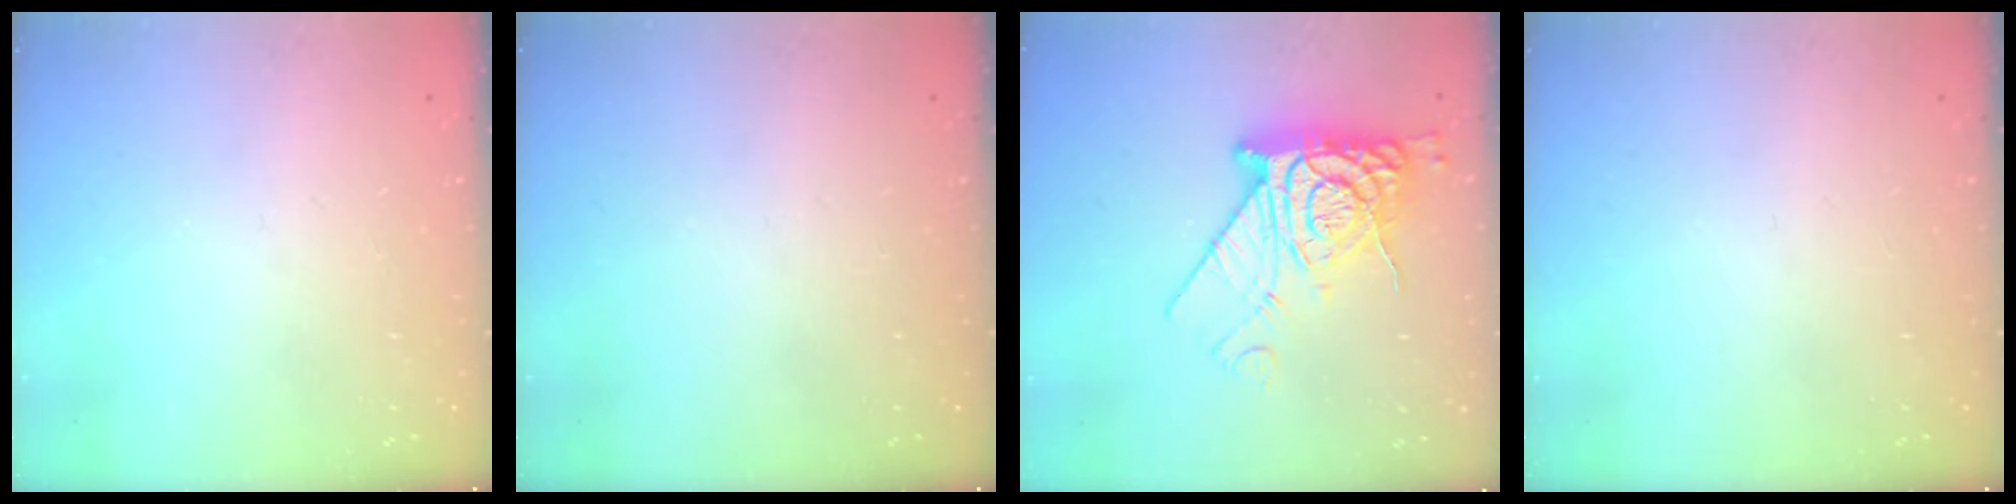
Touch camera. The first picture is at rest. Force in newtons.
{"total": 0.0}
{"total": 12.6, "press": 12.5, "slide": 1.4}
{"total": 0.0}